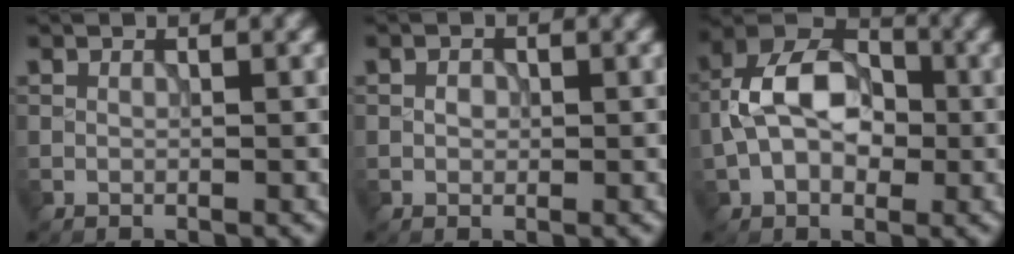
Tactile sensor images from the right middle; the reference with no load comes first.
{"total": 0.8, "force": [0.0, 0.7, 0.3], "torque": [-0.004, 0.000, -0.003]}
{"total": 8.1, "force": [-0.5, 5.4, 6.0], "torque": [-0.112, 0.022, -0.020]}